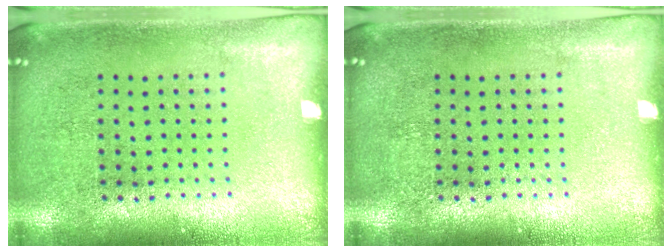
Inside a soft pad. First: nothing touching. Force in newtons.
{"total": 0.0}